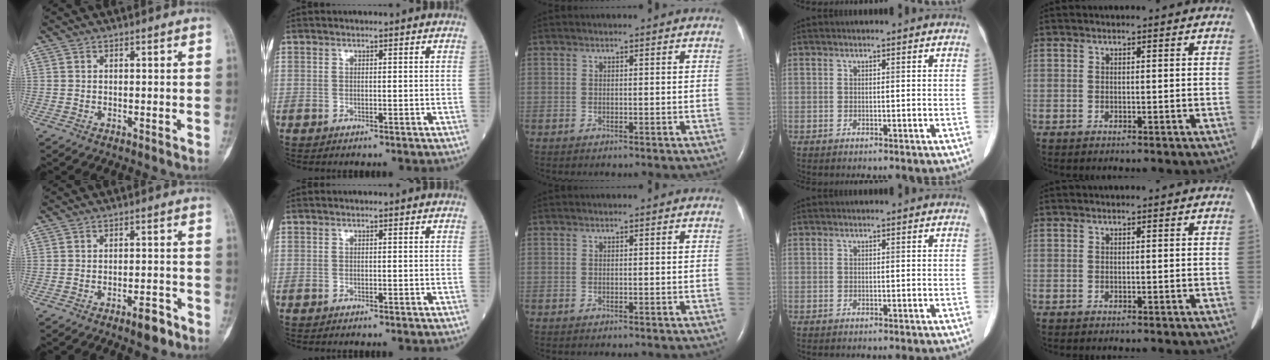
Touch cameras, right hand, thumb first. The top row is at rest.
{"thumb": {"total": 4.4, "force": [-2.9, 1.5, 2.9], "torque": [-0.036, 0.018, -0.042]}}